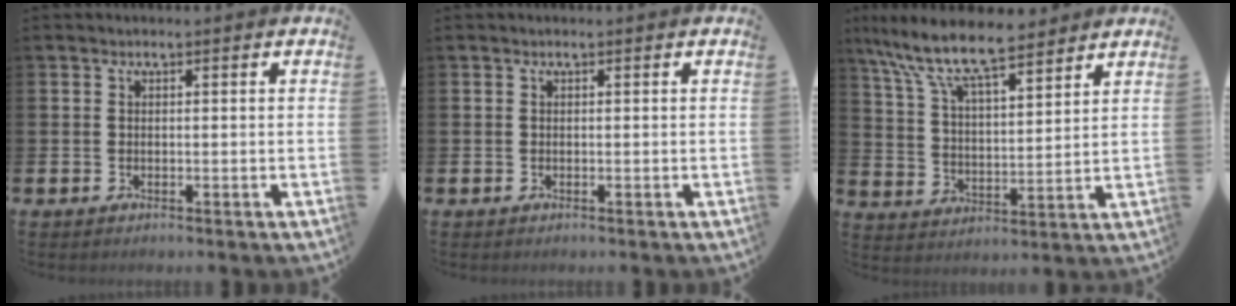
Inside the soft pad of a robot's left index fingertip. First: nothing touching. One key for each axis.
{"total": 0.0}
{"total": 10.0, "fx": 8.6, "fy": 2.4, "fz": 4.6, "tx": -0.128, "ty": -0.044, "tz": 0.151}